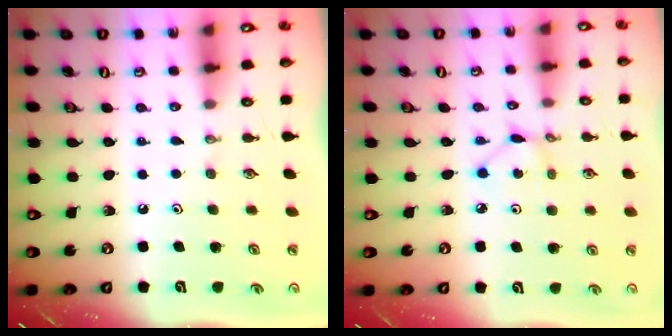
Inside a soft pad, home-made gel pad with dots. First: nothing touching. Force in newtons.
{"total": 3.1, "press": 3.1, "slide": 0.4}